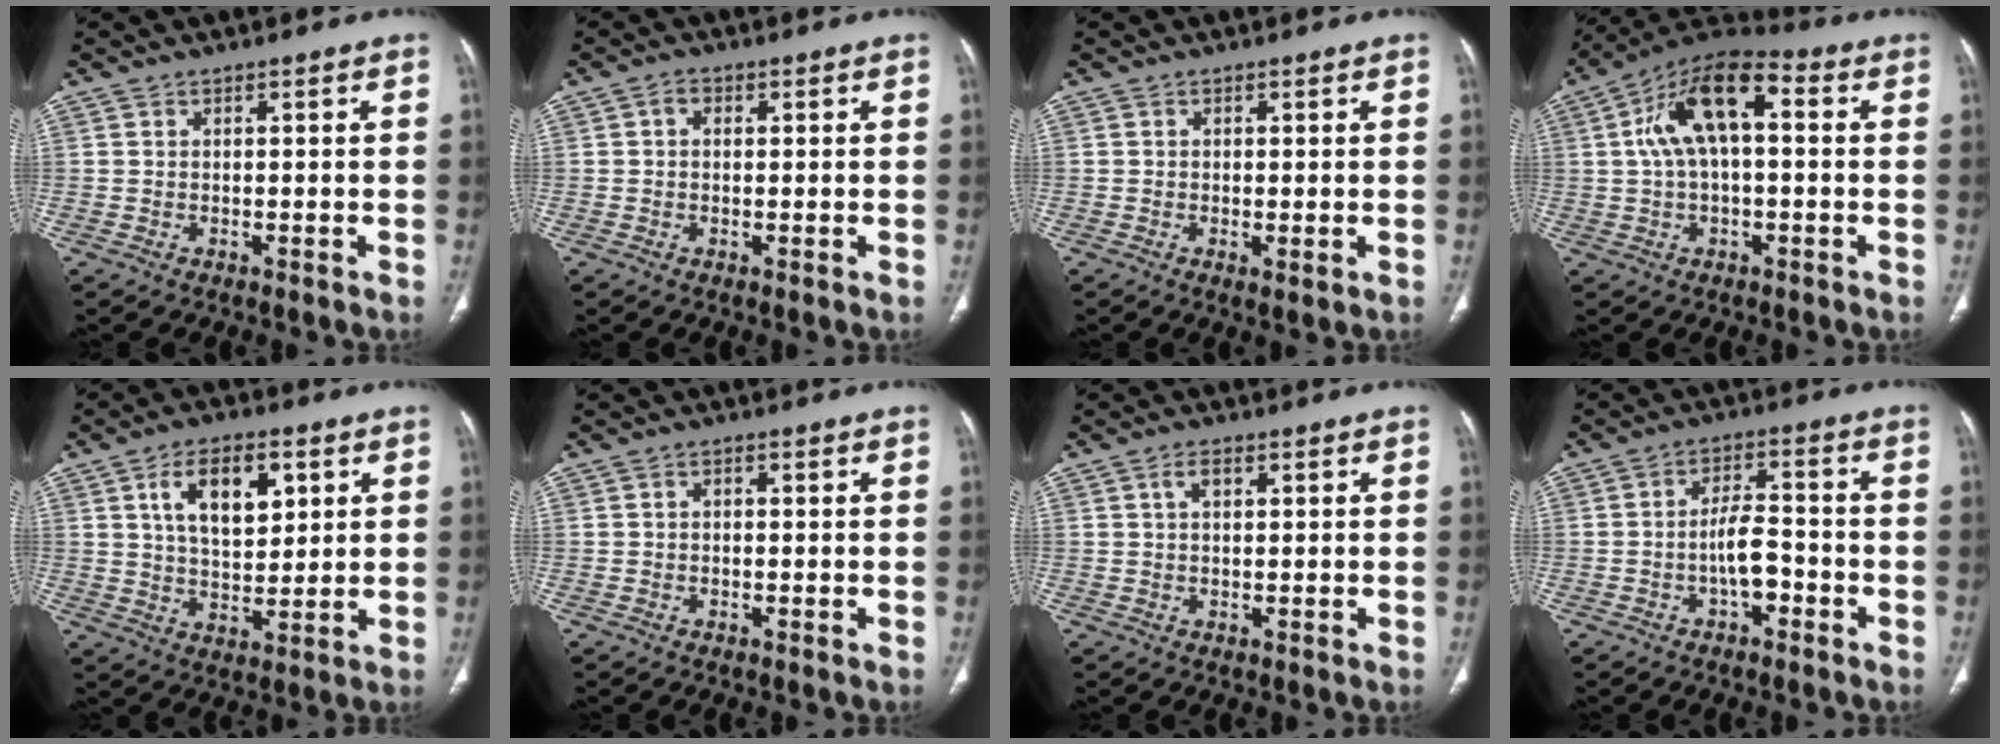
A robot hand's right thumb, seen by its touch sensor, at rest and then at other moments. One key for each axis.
{"total": 2.0, "fx": 0.5, "fy": 1.5, "fz": 1.3, "tx": -0.014, "ty": 0.007, "tz": 0.006}
{"total": 1.5, "fx": -0.3, "fy": 0.5, "fz": 1.4, "tx": -0.031, "ty": -0.007, "tz": -0.004}
{"total": 14.1, "fx": 2.3, "fy": 6.8, "fz": 12.1, "tx": -0.215, "ty": 0.040, "tz": 0.032}
{"total": 11.5, "fx": 4.2, "fy": 6.2, "fz": 8.8, "tx": -0.118, "ty": -0.012, "tz": 0.073}
{"total": 0.9, "fx": 0.0, "fy": 0.6, "fz": 0.6, "tx": -0.006, "ty": 0.003, "tz": -0.003}
{"total": 2.6, "fx": 1.0, "fy": 1.3, "fz": 2.0, "tx": -0.035, "ty": 0.007, "tz": 0.018}
{"total": 6.2, "fx": -2.3, "fy": 2.9, "fz": 5.0, "tx": -0.079, "ty": 0.028, "tz": -0.041}